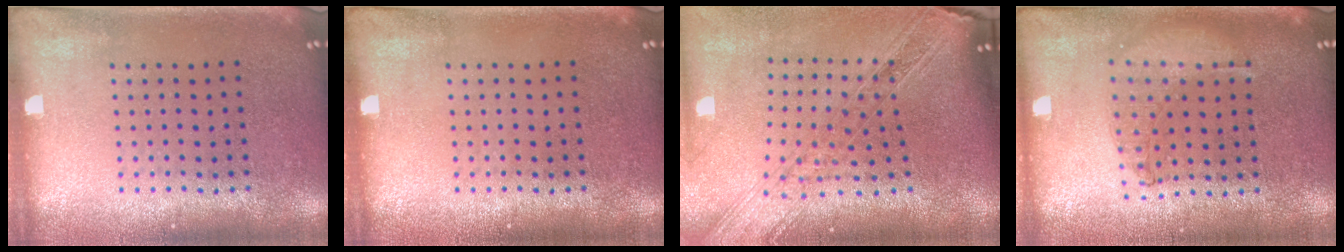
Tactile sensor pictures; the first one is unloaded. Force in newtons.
{"total": 0.0}
{"total": 2.3, "press": 1.9, "slide": 1.2}
{"total": 1.0, "press": 1.0, "slide": 0.3}